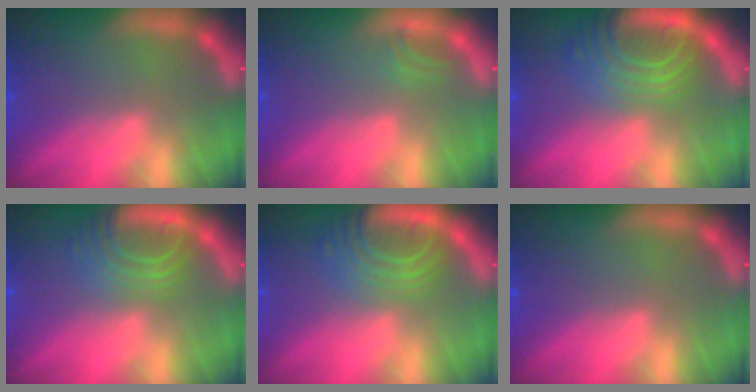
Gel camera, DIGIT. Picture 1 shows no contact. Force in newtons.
{"total": 0.9}
{"total": 8.1}
{"total": 5.5}
{"total": 6.6}
{"total": 0.0}